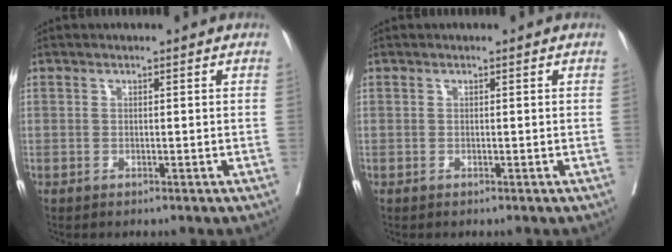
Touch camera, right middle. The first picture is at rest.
{"total": 0.0}